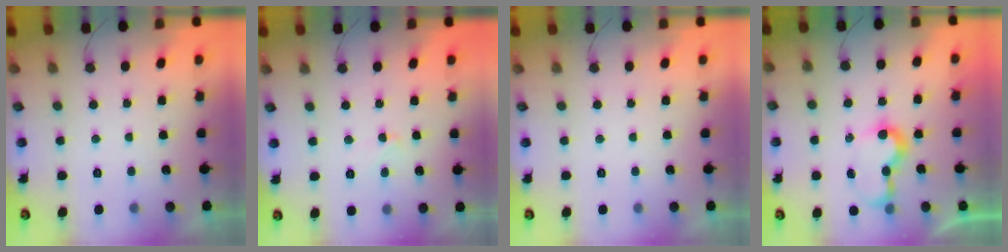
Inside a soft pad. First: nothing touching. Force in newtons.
{"total": 3.2, "press": 3.2, "slide": 0.4}
{"total": 0.0}
{"total": 7.6, "press": 7.6, "slide": 0.6}